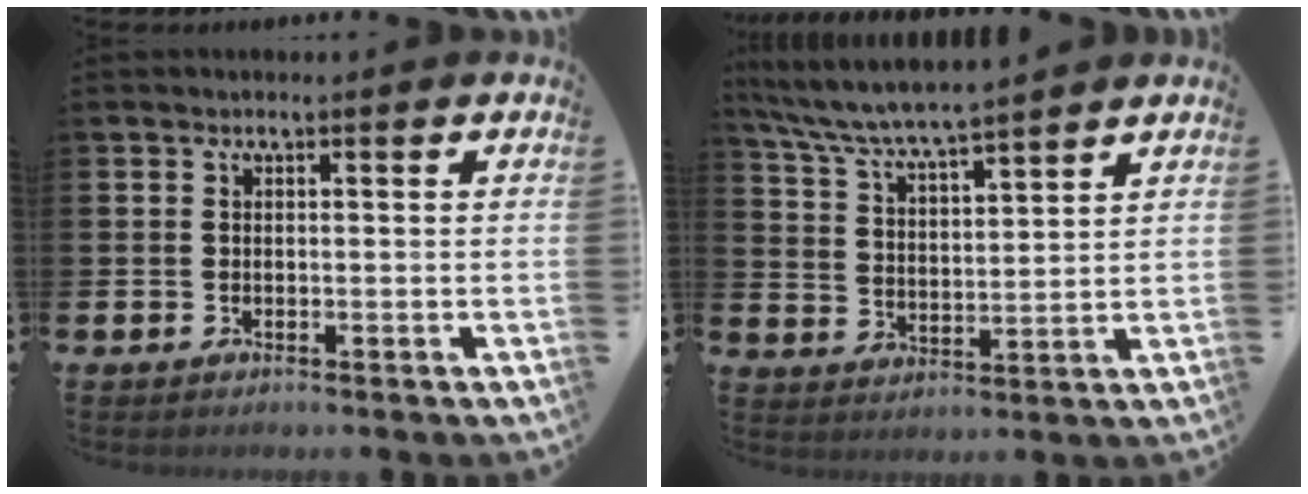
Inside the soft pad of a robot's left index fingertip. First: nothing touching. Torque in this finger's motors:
{"motor_torque": [0.10, -0.27, 0.93, 0.21]}